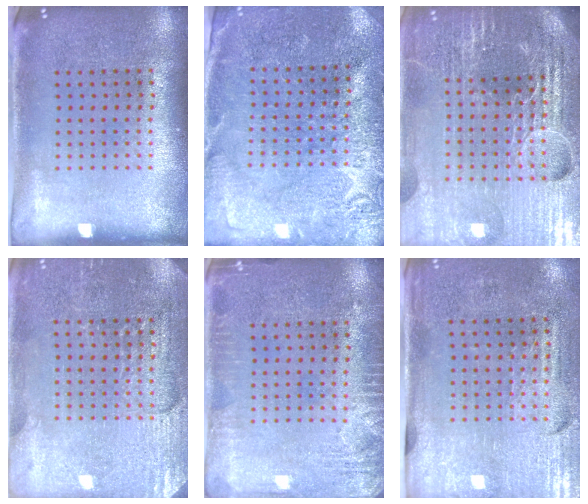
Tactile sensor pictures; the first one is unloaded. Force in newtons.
{"total": 2.8, "press": 2.8, "slide": 0.1}
{"total": 6.2, "press": 5.5, "slide": 2.9}
{"total": 2.9, "press": 2.9, "slide": 0.3}
{"total": 2.7, "press": 2.7, "slide": 0.4}
{"total": 3.2, "press": 2.8, "slide": 1.5}